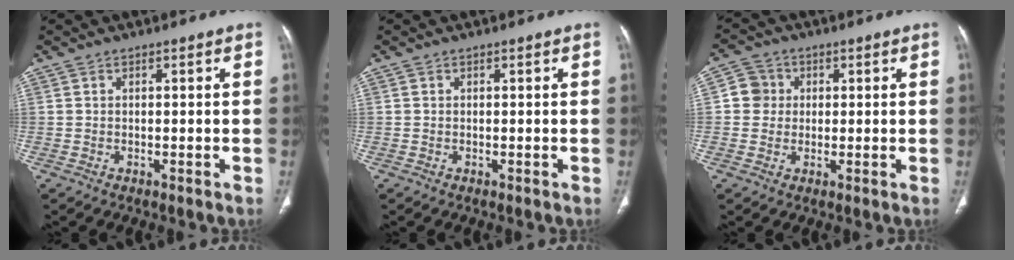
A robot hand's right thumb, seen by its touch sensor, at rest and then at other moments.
{"total": 0.0}
{"total": 4.7, "force": [0.6, 4.5, 1.1], "torque": [0.005, 0.006, 0.005]}